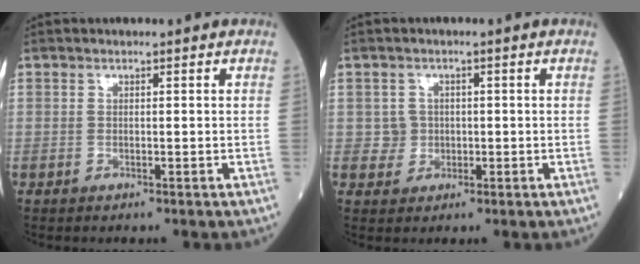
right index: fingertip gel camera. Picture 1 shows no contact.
{"total": 2.5, "force": [0.0, 2.5, 0.3], "torque": [0.002, 0.005, 0.001]}